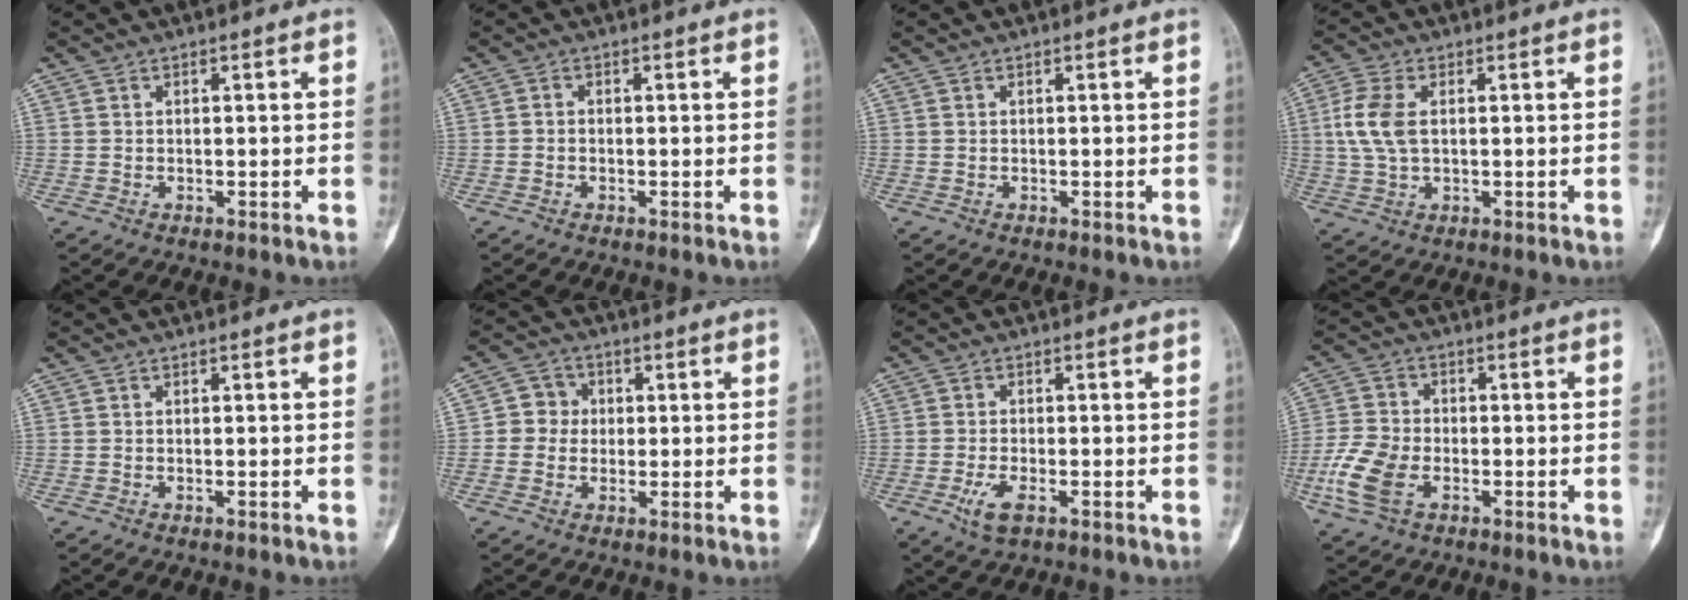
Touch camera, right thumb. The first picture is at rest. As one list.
[{"total": 0.8, "force": [-0.3, 0.6, 0.4], "torque": [-0.004, 0.002, -0.009]}, {"total": 0.0}, {"total": 7.2, "force": [0.8, 4.2, 5.9], "torque": [-0.138, 0.007, 0.014]}, {"total": 0.0}, {"total": 5.2, "force": [0.1, 4.9, 1.7], "torque": [-0.001, 0.009, -0.007]}, {"total": 4.4, "force": [-2.0, 1.8, 3.4], "torque": [-0.072, 0.002, -0.035]}, {"total": 9.2, "force": [-3.4, 5.8, 6.4], "torque": [-0.145, 0.009, -0.072]}]